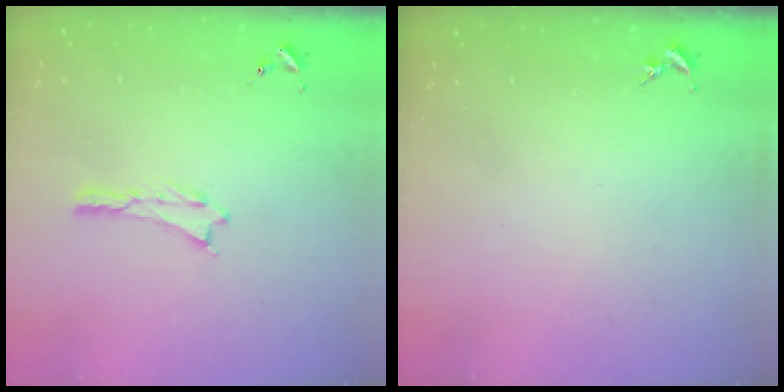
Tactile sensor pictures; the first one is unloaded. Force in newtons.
{"total": 0.0}